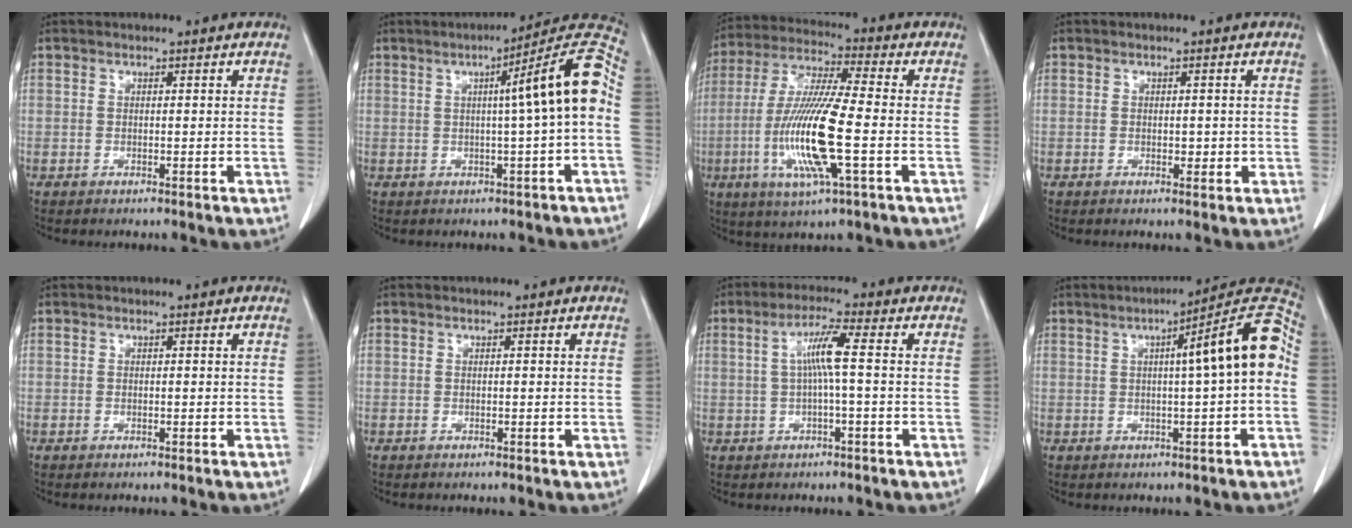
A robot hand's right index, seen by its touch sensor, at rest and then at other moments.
{"total": 11.9, "force": [0.7, -0.7, 11.9], "torque": [-0.154, 0.031, 0.002]}
{"total": 15.0, "force": [-3.2, 0.9, 14.6], "torque": [-0.302, -0.015, -0.065]}
{"total": 1.2, "force": [0.0, 0.9, 0.9], "torque": [-0.007, 0.000, 0.002]}
{"total": 0.0}
{"total": 0.0}
{"total": 5.4, "force": [0.5, -0.2, 5.4], "torque": [-0.103, 0.013, 0.011]}
{"total": 11.5, "force": [0.8, 0.2, 11.4], "torque": [-0.152, 0.034, 0.004]}